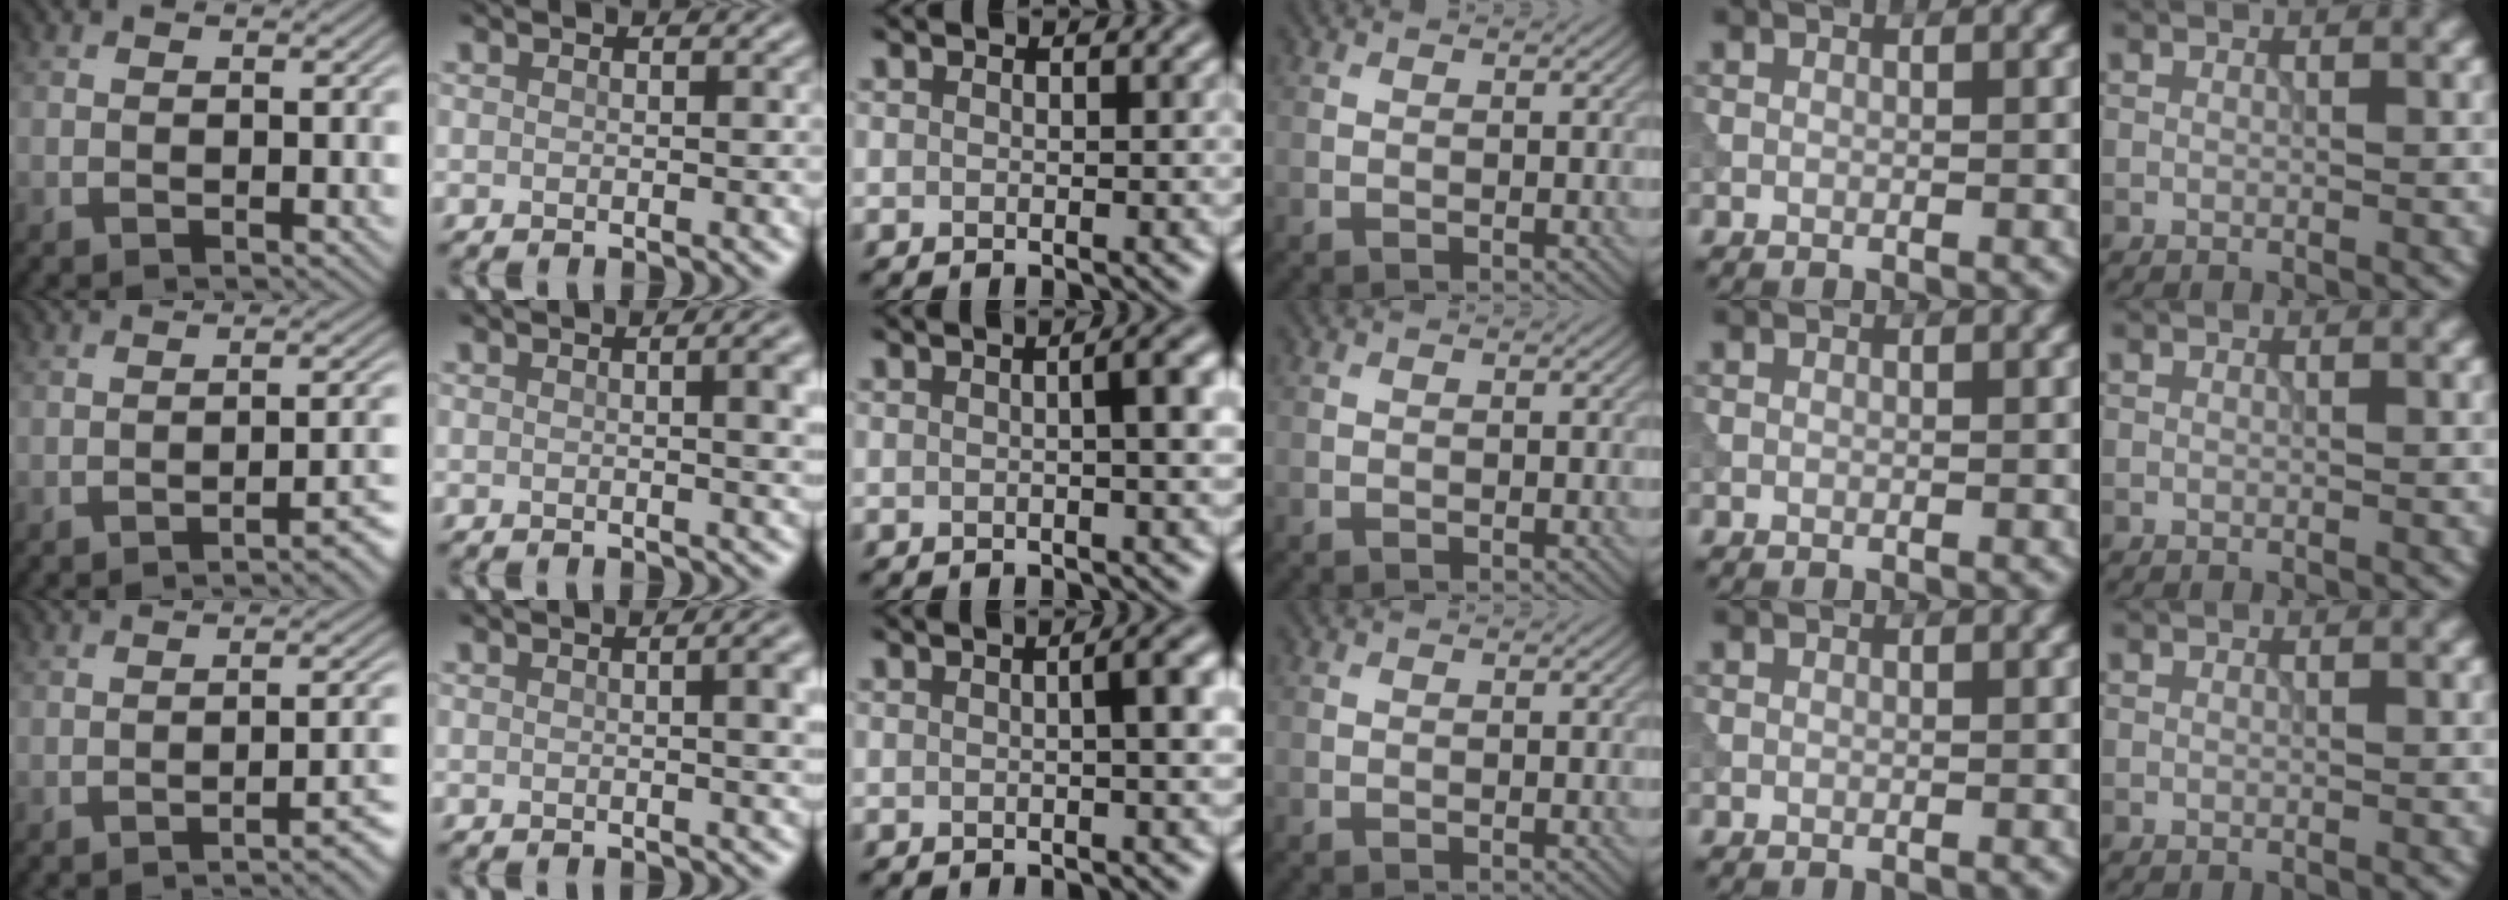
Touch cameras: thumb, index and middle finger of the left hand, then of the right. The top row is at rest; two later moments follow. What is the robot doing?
{"motion": "dispense", "object": "syringe"}